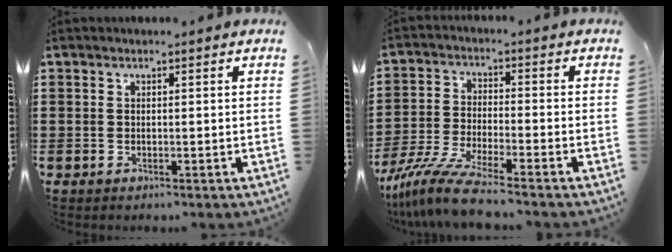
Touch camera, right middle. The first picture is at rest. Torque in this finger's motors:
{"motor_torque": [1.36, -0.78, 0.54, 0.10]}